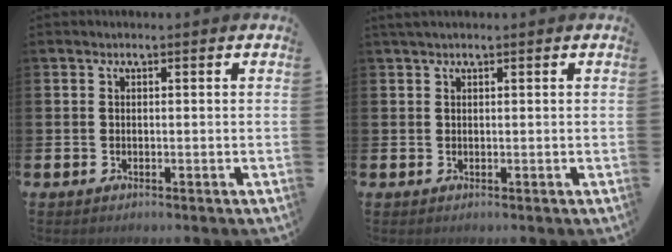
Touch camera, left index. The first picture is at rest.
{"total": 1.1, "force": [0.9, 0.2, 0.6], "torque": [-0.006, 0.001, 0.015]}